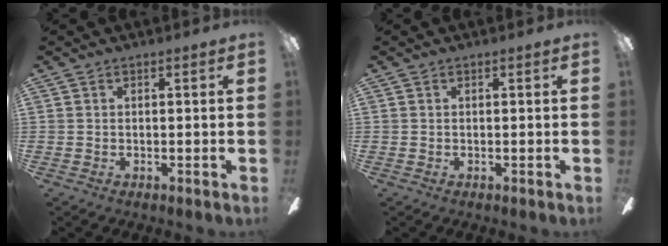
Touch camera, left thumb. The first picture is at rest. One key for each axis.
{"total": 0.0}